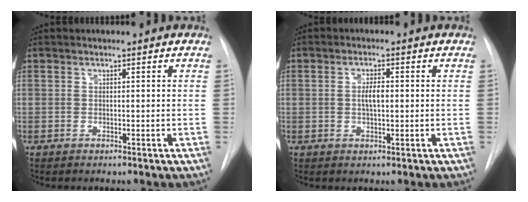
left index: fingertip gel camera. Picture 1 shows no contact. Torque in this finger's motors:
{"motor_torque": [0.86, -0.23, 0.32, 0.05]}